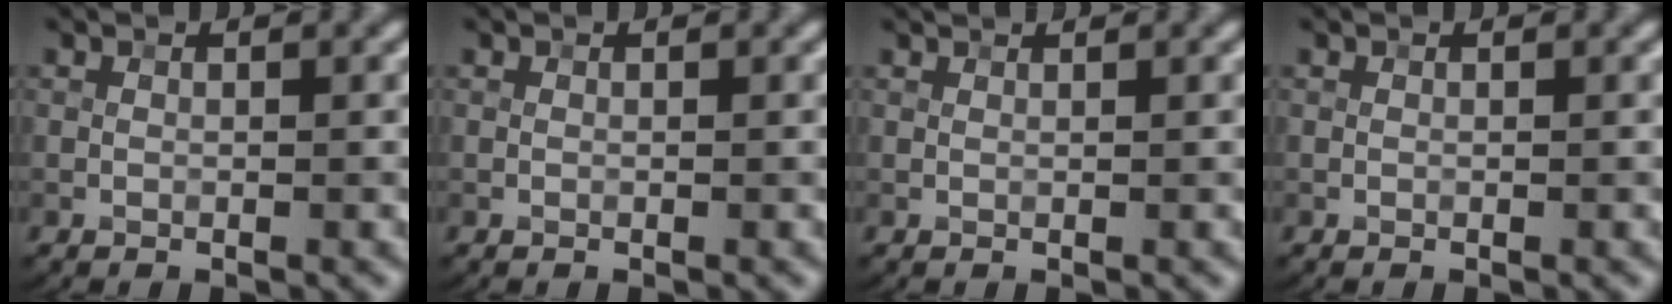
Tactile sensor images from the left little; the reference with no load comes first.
{"total": 0.0}
{"total": 0.9, "force": [0.8, 0.0, 0.3], "torque": [-0.009, -0.003, 0.011]}
{"total": 0.0}